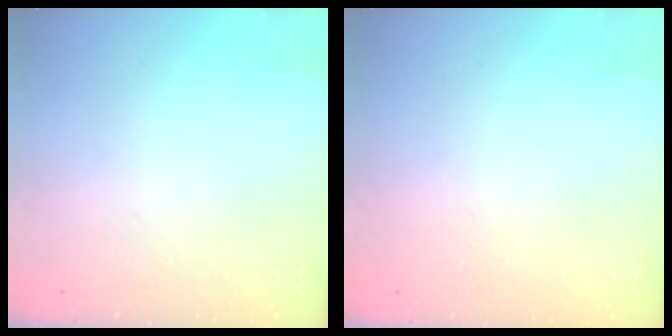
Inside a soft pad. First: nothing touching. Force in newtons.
{"total": 0.7, "press": 0.7, "slide": 0.1}